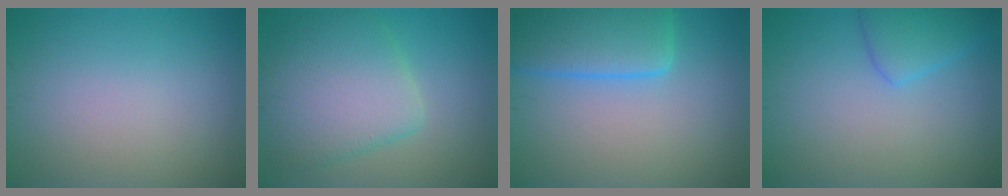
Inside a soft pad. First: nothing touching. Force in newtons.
{"total": 7.3, "press": 7.3, "slide": 0.2}
{"total": 7.0, "press": 7.0, "slide": 0.4}
{"total": 2.8, "press": 2.7, "slide": 0.2}